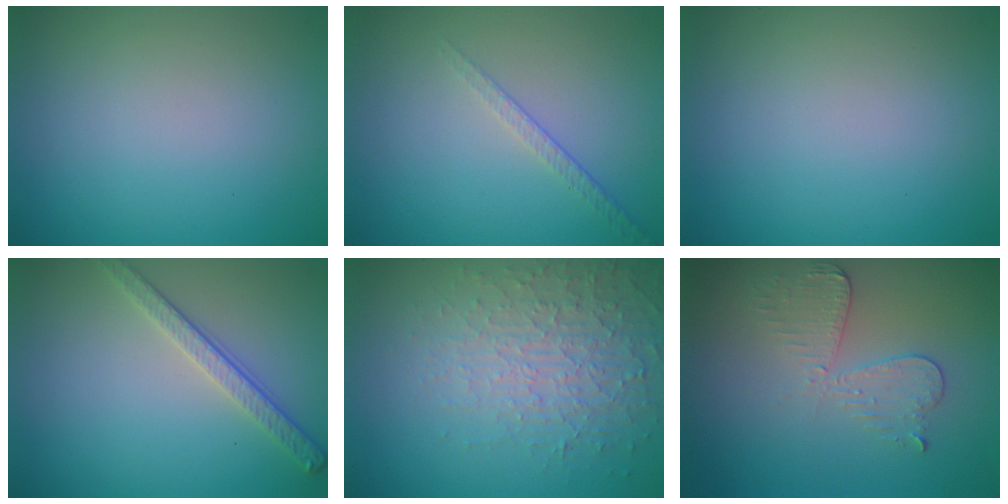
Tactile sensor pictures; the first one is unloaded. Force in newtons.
{"total": 1.4, "press": 0.8, "slide": 1.1}
{"total": 0.0}
{"total": 2.8, "press": 2.5, "slide": 1.2}
{"total": 3.9, "press": 3.8, "slide": 0.8}
{"total": 3.0, "press": 2.7, "slide": 1.2}